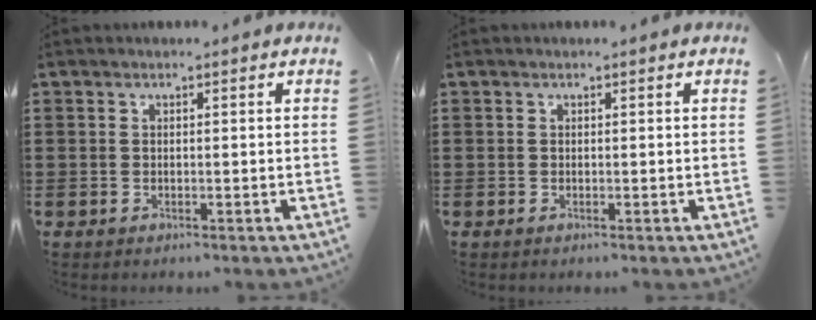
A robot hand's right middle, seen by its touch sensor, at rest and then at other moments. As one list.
[{"total": 0.0}]